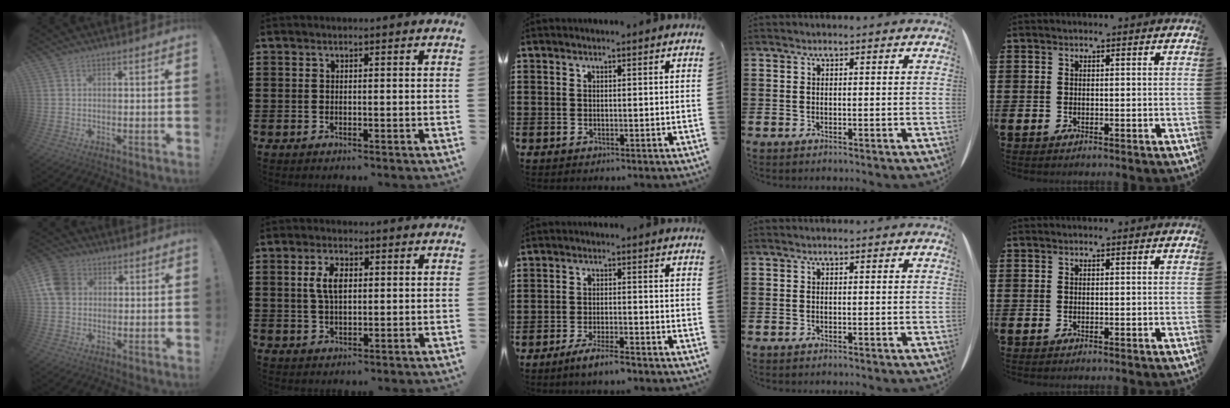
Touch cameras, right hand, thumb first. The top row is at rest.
{"thumb": {"total": 9.2, "force": [1.8, 7.5, 5.0], "torque": [-0.088, 0.005, 0.039]}, "index": {"total": 4.7, "force": [0.9, 2.3, 4.0], "torque": [-0.084, 0.012, 0.013]}, "middle": {"total": 3.8, "force": [-3.0, 0.3, 2.3], "torque": [-0.043, -0.002, -0.055]}}